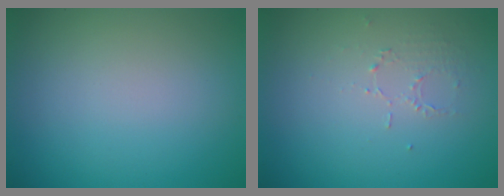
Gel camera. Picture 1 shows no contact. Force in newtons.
{"total": 1.0, "press": 0.5, "slide": 0.9}